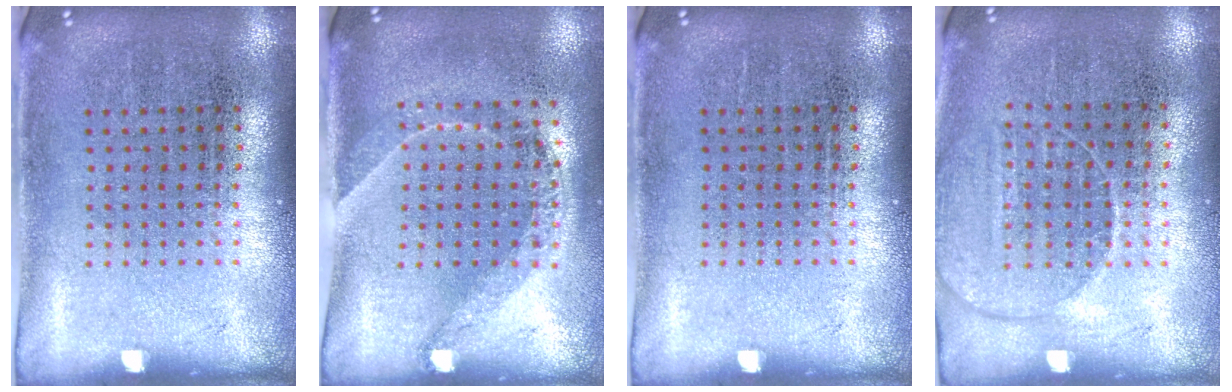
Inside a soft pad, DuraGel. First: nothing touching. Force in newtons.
{"total": 1.5, "press": 1.1, "slide": 0.9}
{"total": 0.0}
{"total": 1.4, "press": 1.3, "slide": 0.5}